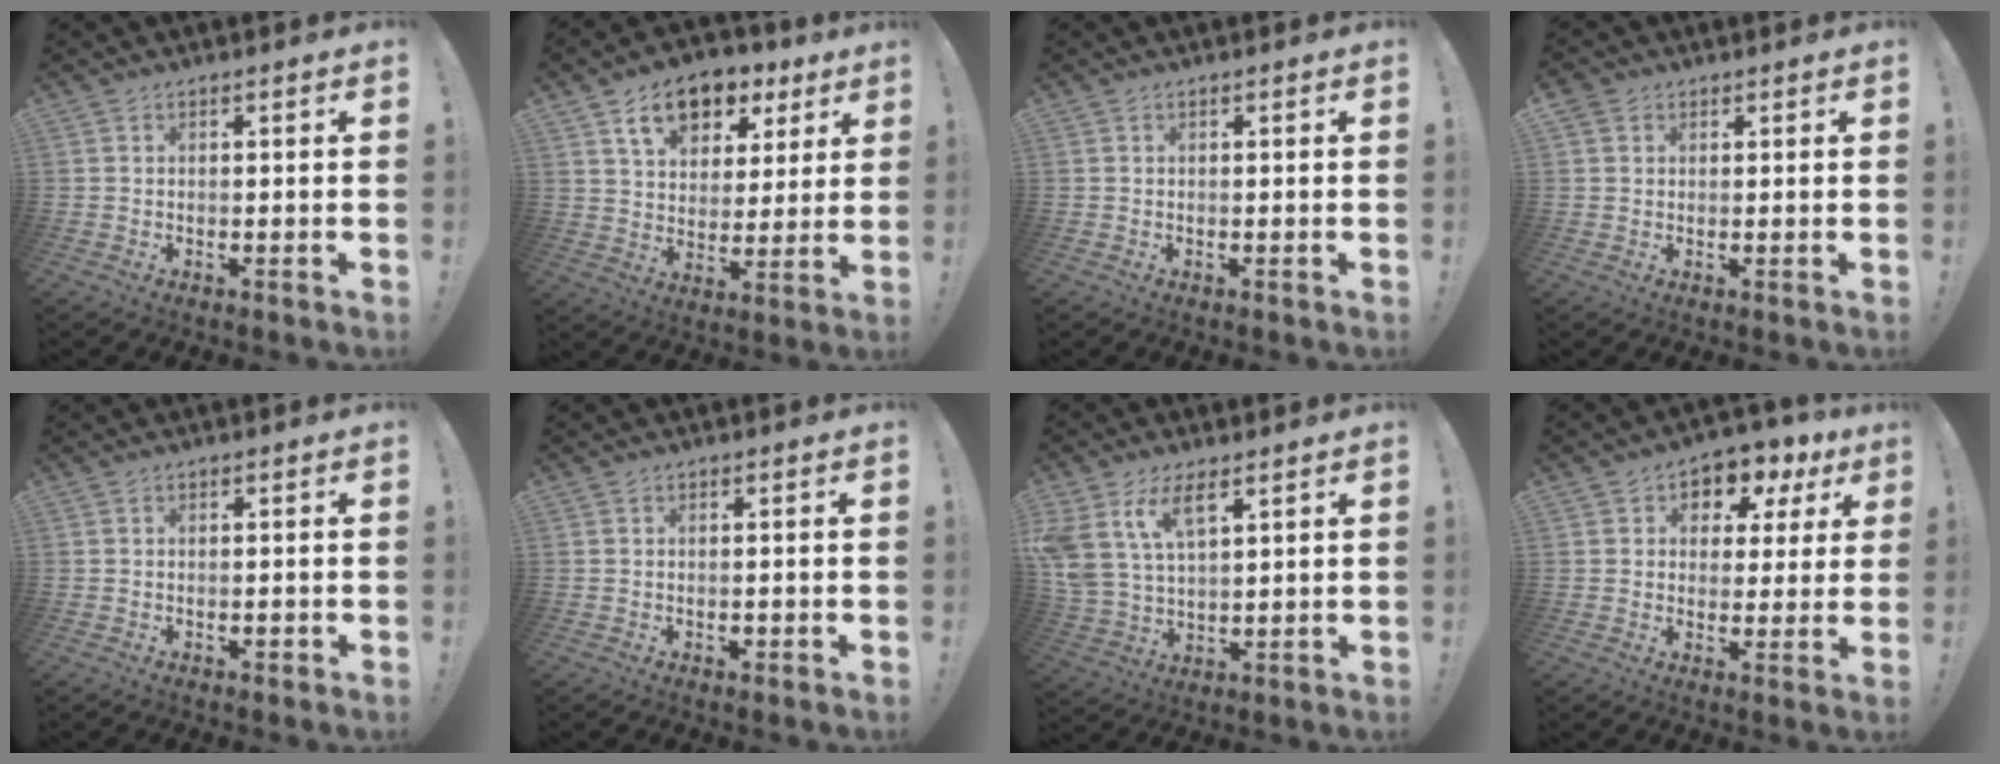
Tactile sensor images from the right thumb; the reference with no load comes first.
{"total": 13.1, "force": [7.4, 8.4, 6.9], "torque": [-0.105, -0.031, 0.136]}
{"total": 0.0}
{"total": 2.8, "force": [1.7, 2.1, 0.6], "torque": [-0.008, -0.004, 0.032]}
{"total": 0.7, "force": [-0.4, 0.3, 0.4], "torque": [-0.009, 0.003, -0.006]}
{"total": 0.9, "force": [-0.4, 0.7, 0.4], "torque": [-0.001, 0.002, -0.007]}
{"total": 11.1, "force": [6.4, 5.7, 7.1], "torque": [-0.163, -0.022, 0.120]}
{"total": 6.2, "force": [2.4, 5.1, 2.5], "torque": [-0.022, -0.022, 0.045]}